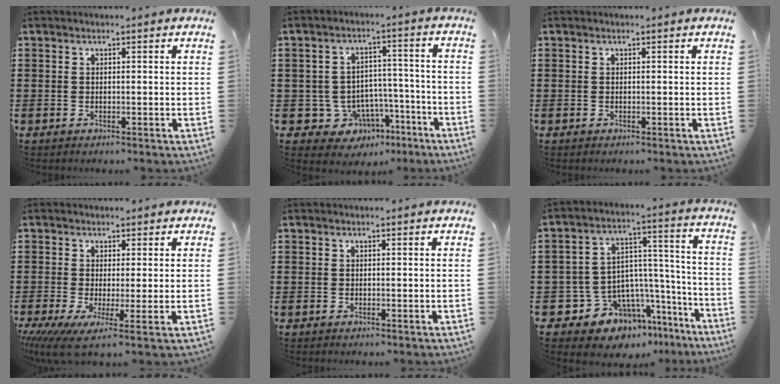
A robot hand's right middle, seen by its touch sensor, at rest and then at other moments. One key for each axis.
{"total": 6.3, "fx": -3.5, "fy": 5.2, "fz": 1.0, "tx": -0.035, "ty": 0.023, "tz": -0.059}
{"total": 0.0}
{"total": 2.6, "fx": -0.6, "fy": -0.2, "fz": 2.5, "tx": -0.055, "ty": -0.029, "tz": -0.013}
{"total": 0.0}
{"total": 10.0, "fx": -7.7, "fy": 6.1, "fz": 2.2, "tx": -0.070, "ty": 0.004, "tz": -0.140}